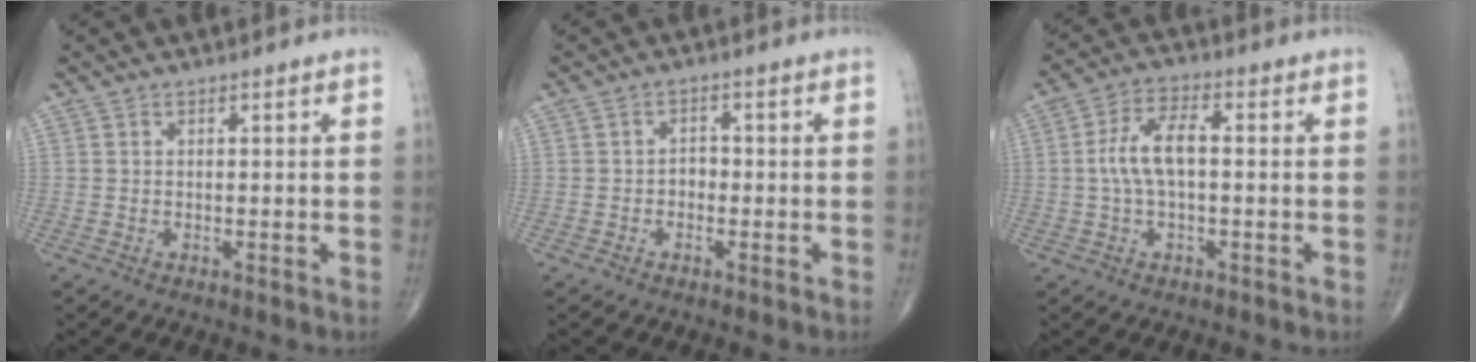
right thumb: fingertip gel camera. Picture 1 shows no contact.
{"total": 1.9, "force": [-0.7, 1.4, 1.1], "torque": [-0.003, 0.007, -0.017]}
{"total": 7.6, "force": [0.1, 3.4, 6.8], "torque": [-0.144, 0.022, -0.004]}